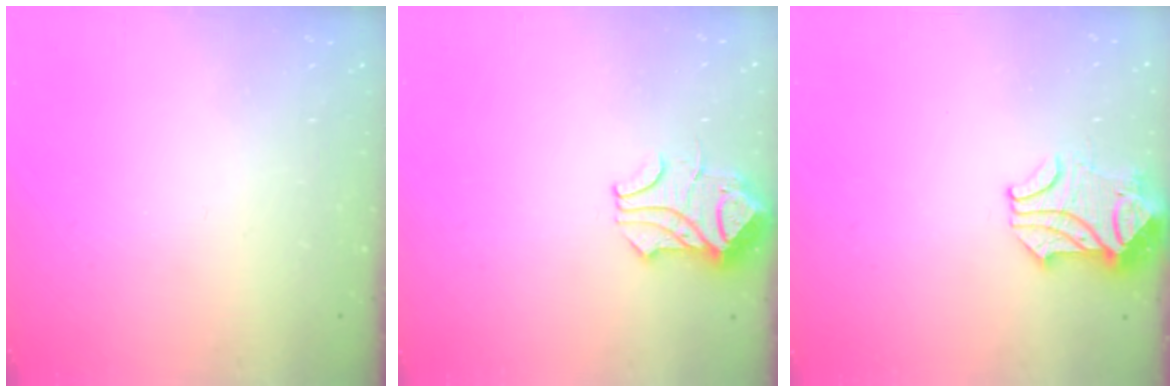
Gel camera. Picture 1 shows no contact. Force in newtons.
{"total": 3.5, "press": 3.4, "slide": 1.0}
{"total": 2.4, "press": 2.1, "slide": 1.0}